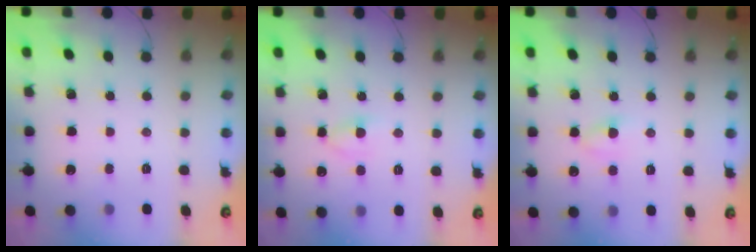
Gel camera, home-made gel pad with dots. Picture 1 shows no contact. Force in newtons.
{"total": 4.6, "press": 4.3, "slide": 1.5}
{"total": 3.7, "press": 3.5, "slide": 1.2}